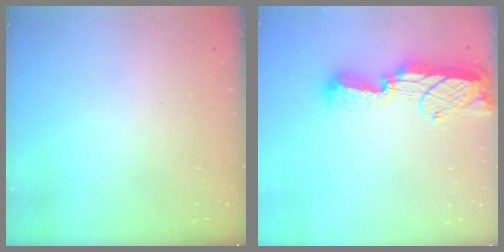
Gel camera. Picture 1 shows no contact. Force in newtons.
{"total": 12.4, "press": 12.3, "slide": 1.2}